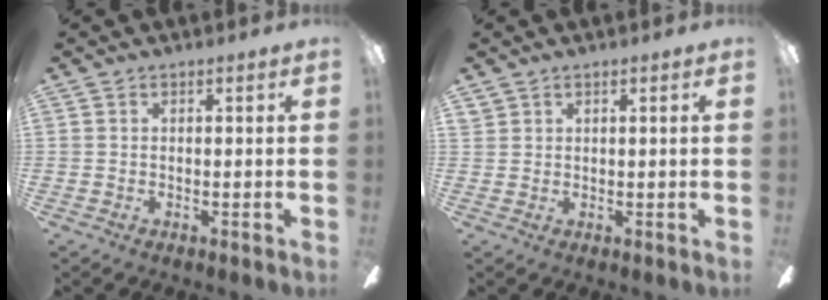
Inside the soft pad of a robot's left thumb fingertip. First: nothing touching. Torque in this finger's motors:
{"motor_torque": [0.02, -0.15, 0.33, -0.28, 0.00]}